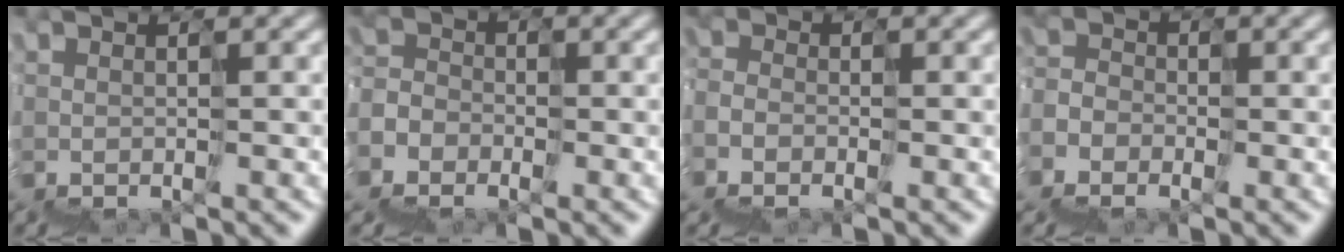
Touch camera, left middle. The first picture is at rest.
{"total": 6.7, "force": [-5.6, 3.2, -1.7], "torque": [0.032, -0.016, -0.091]}
{"total": 3.6, "force": [-3.3, 1.4, -0.2], "torque": [0.010, -0.010, -0.054]}
{"total": 6.1, "force": [-5.3, 2.8, -1.5], "torque": [0.032, -0.012, -0.080]}